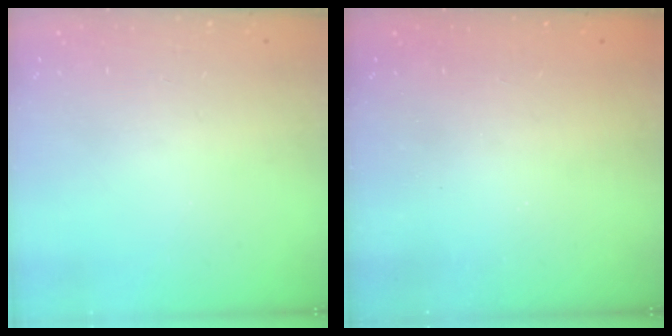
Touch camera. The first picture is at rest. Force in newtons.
{"total": 2.4, "press": 2.3, "slide": 0.8}